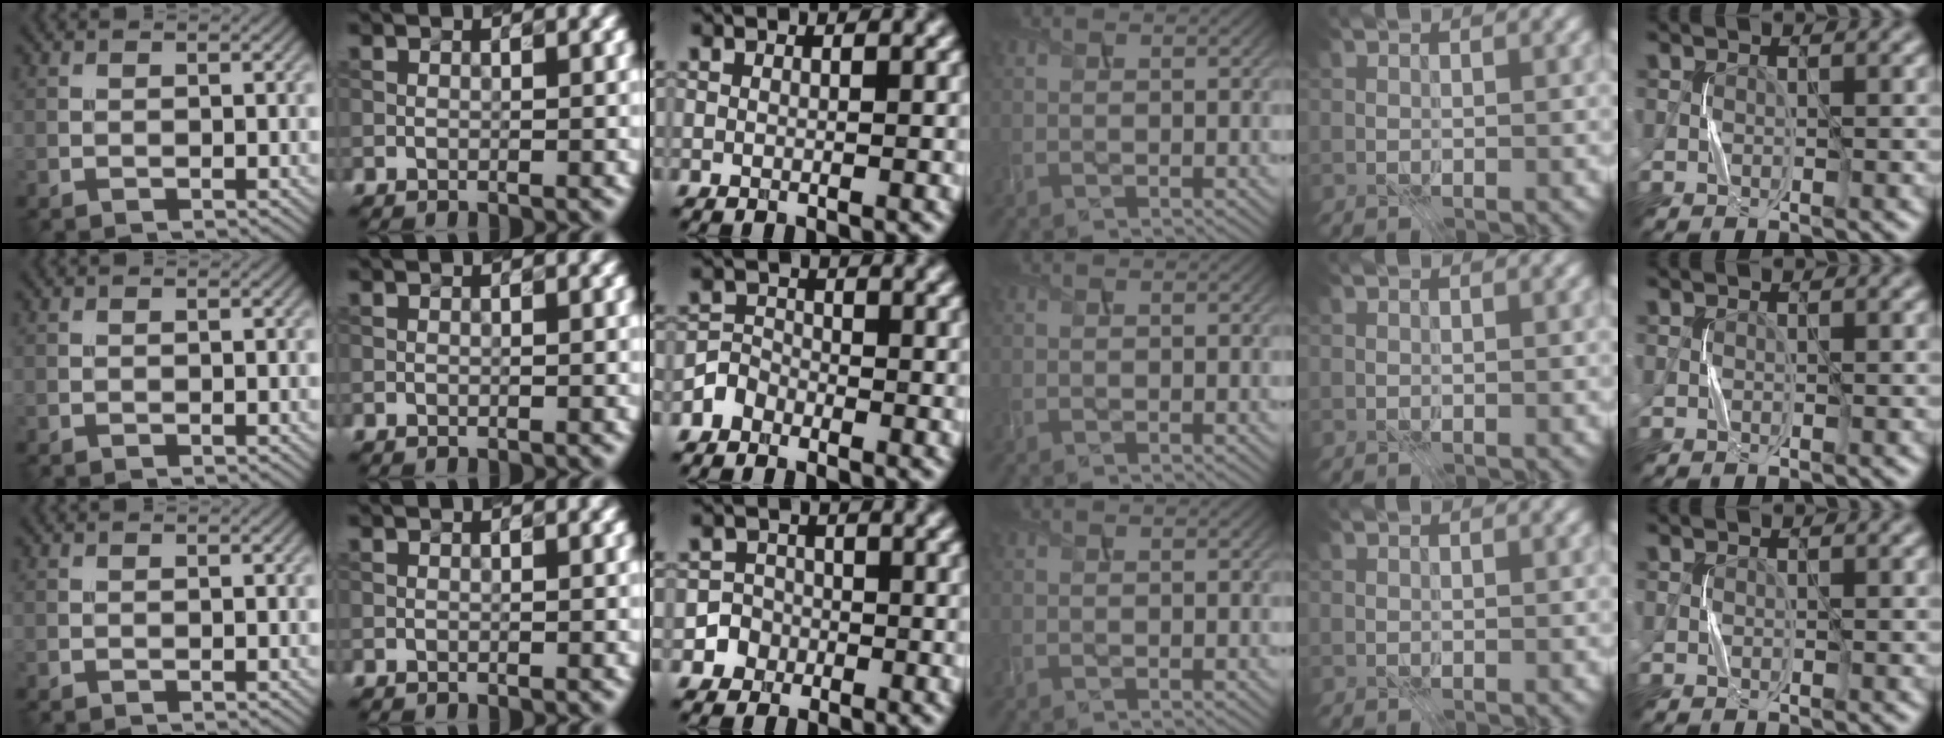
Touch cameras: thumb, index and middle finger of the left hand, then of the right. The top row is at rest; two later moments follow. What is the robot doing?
{"motion": "press", "object": "stapler"}